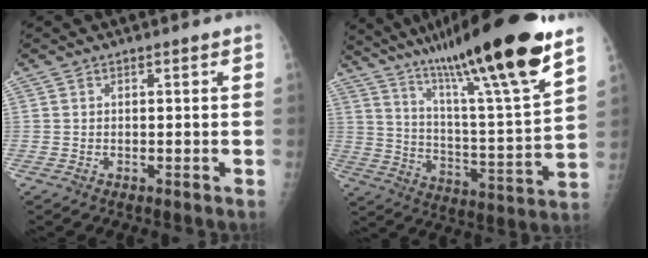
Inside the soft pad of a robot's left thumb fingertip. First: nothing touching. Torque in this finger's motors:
{"motor_torque": [1.65, -0.28, 1.44, -1.33, 0.32]}